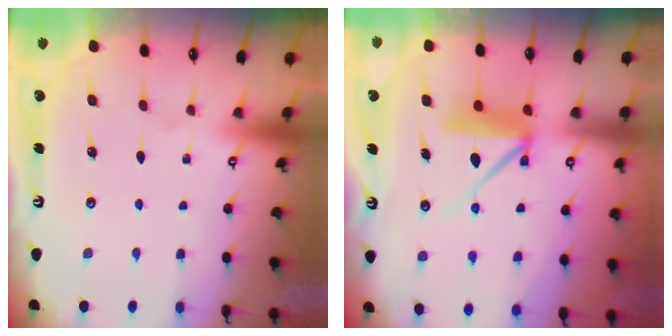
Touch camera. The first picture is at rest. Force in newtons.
{"total": 8.9, "press": 8.9, "slide": 0.9}